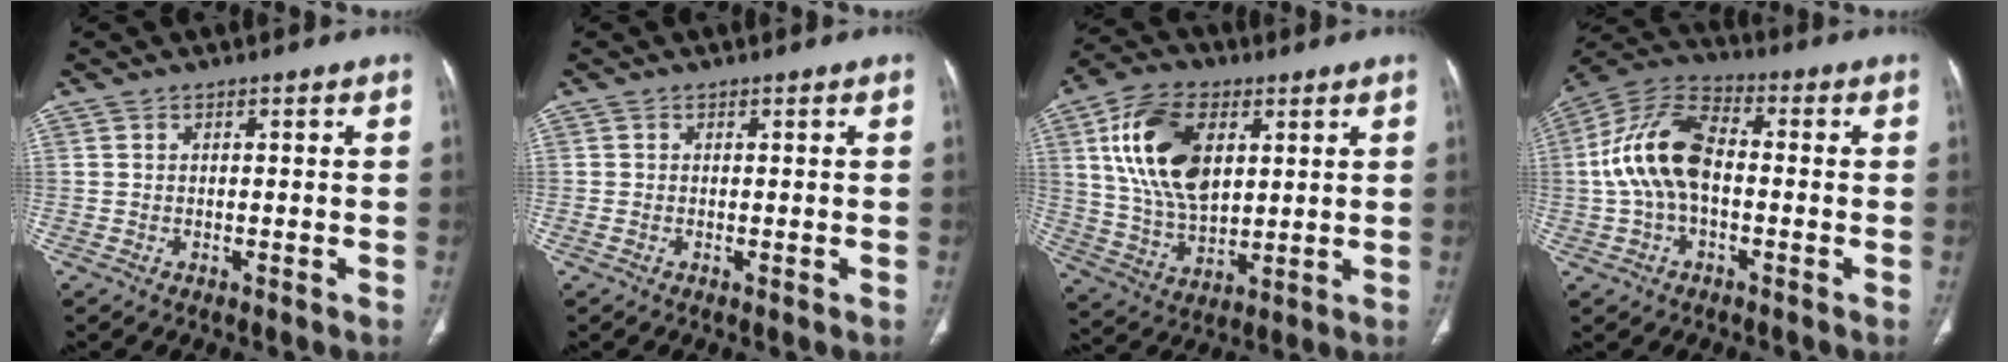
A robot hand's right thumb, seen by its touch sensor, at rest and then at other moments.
{"total": 0.6, "force": [-0.1, 0.4, 0.5], "torque": [-0.013, -0.002, -0.002]}
{"total": 17.7, "force": [5.2, 10.6, 13.2], "torque": [-0.230, -0.010, 0.101]}
{"total": 14.1, "force": [-0.5, 8.1, 11.5], "torque": [-0.229, 0.038, -0.018]}